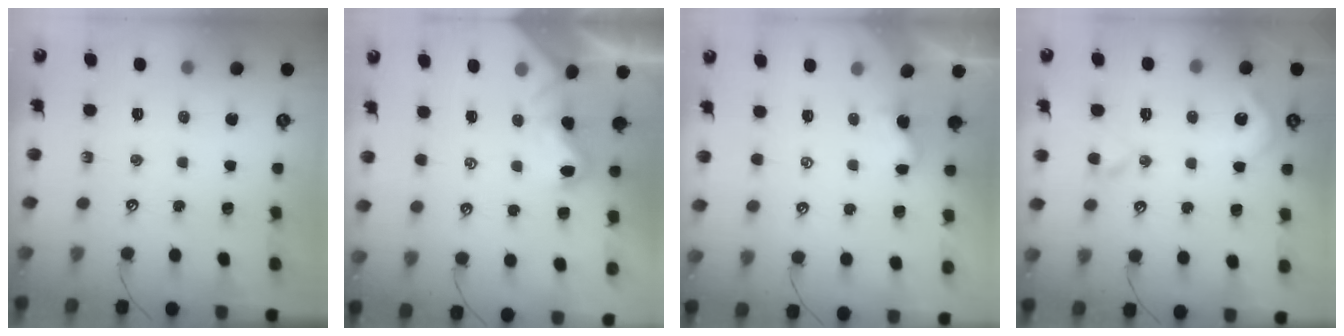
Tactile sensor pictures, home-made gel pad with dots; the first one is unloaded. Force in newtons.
{"total": 0.7, "press": 0.5, "slide": 0.4}
{"total": 3.8, "press": 3.8, "slide": 0.2}
{"total": 4.9, "press": 4.9, "slide": 0.8}